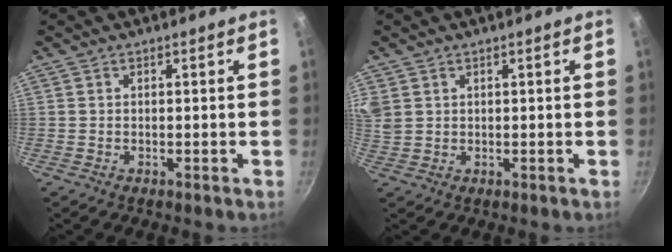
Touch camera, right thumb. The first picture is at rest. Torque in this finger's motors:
{"motor_torque": [0.04, 0.11, 0.12, 0.14, 0.27]}